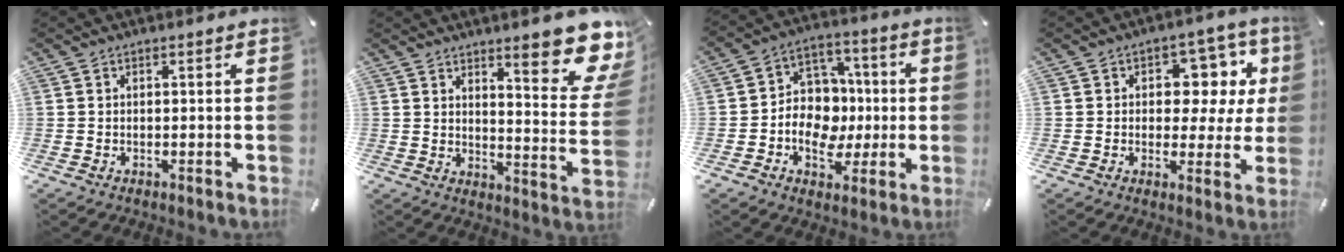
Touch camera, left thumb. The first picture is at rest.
{"total": 14.6, "force": [10.2, 4.0, 9.6], "torque": [-0.112, -0.085, 0.165]}
{"total": 11.5, "force": [-2.6, 10.1, 4.9], "torque": [-0.060, 0.029, -0.035]}
{"total": 10.6, "force": [3.8, 7.5, 6.4], "torque": [-0.074, -0.028, 0.062]}